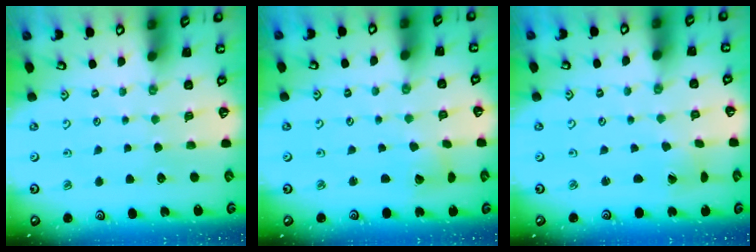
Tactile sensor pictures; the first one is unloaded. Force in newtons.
{"total": 3.1, "press": 3.1, "slide": 0.4}
{"total": 1.7, "press": 1.7, "slide": 0.1}